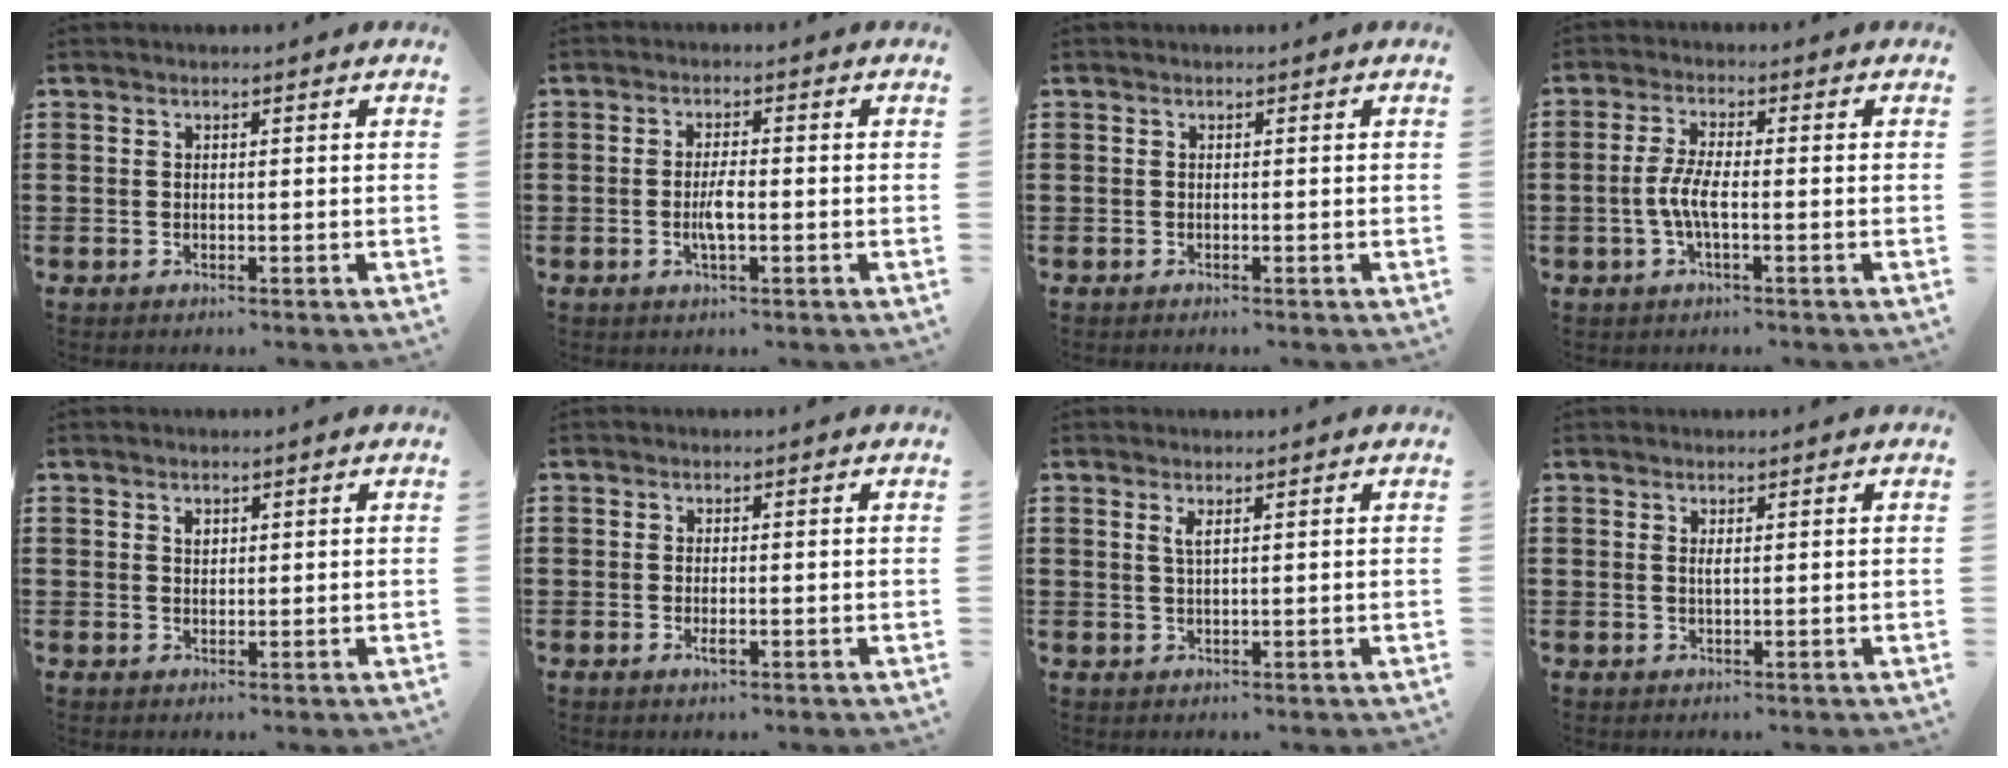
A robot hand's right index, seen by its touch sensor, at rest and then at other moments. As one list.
[{"total": 3.4, "force": [-0.8, 0.8, 3.2], "torque": [-0.070, -0.004, -0.018]}, {"total": 0.0}, {"total": 4.5, "force": [-1.3, 1.0, 4.2], "torque": [-0.102, -0.006, -0.033]}, {"total": 1.1, "force": [0.5, 0.8, 0.6], "torque": [-0.015, 0.003, 0.010]}, {"total": 1.4, "force": [-0.5, 0.4, 1.3], "torque": [-0.031, -0.005, -0.009]}, {"total": 1.6, "force": [0.8, 0.3, 1.3], "torque": [-0.029, 0.002, 0.013]}, {"total": 0.8, "force": [0.3, 0.1, 0.7], "torque": [-0.016, 0.000, 0.006]}]